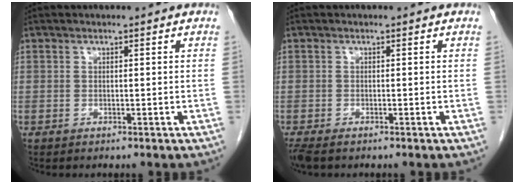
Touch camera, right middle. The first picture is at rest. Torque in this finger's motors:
{"motor_torque": [-0.11, 0.21, 0.08, 0.00]}